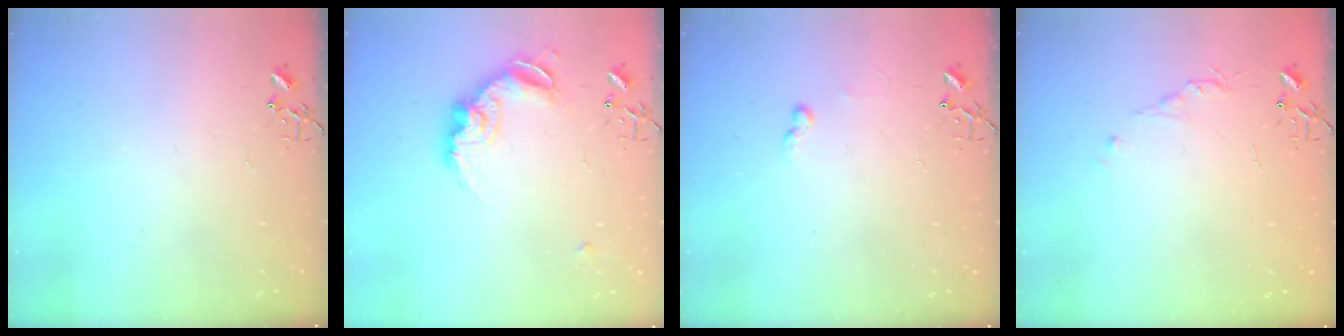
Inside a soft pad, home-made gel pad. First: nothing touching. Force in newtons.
{"total": 13.8, "press": 13.8, "slide": 0.7}
{"total": 5.4, "press": 5.4, "slide": 0.6}
{"total": 4.4, "press": 4.3, "slide": 0.6}